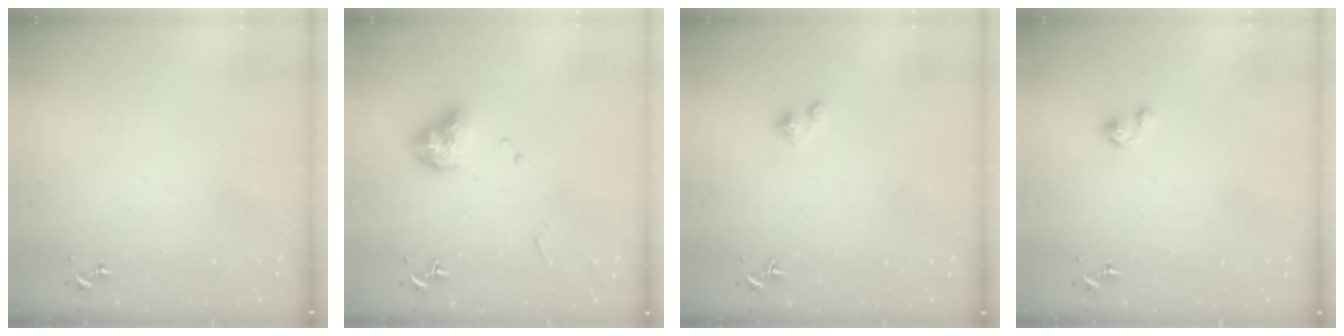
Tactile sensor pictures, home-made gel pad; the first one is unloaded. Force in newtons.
{"total": 10.4, "press": 10.4, "slide": 1.2}
{"total": 2.8, "press": 2.8, "slide": 0.3}
{"total": 2.3, "press": 2.3, "slide": 0.3}